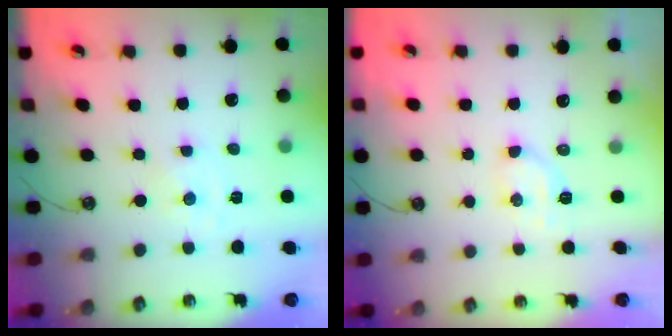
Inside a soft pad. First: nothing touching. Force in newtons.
{"total": 4.3, "press": 4.3, "slide": 0.4}